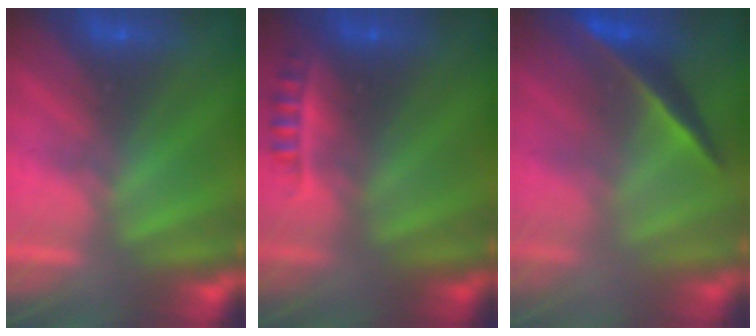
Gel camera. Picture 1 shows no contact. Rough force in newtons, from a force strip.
{"total": 2.3}
{"total": 1.9}